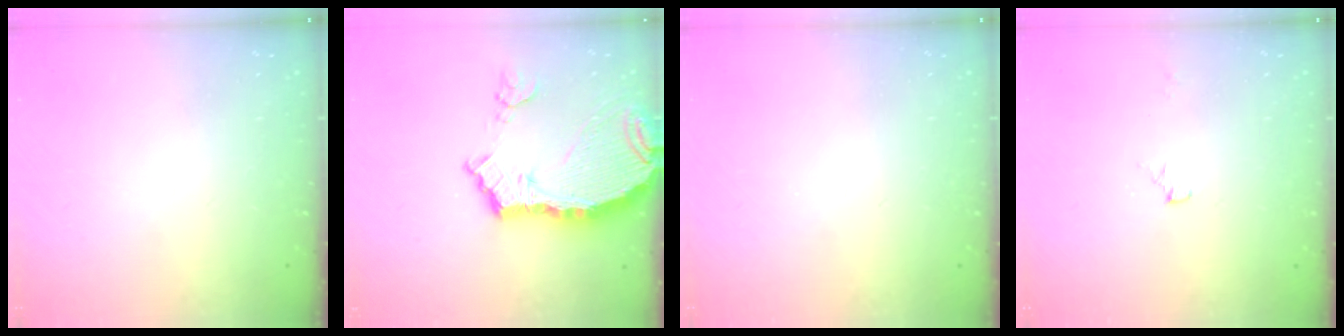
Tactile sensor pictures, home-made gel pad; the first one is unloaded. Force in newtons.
{"total": 11.2, "press": 11.1, "slide": 1.4}
{"total": 0.0}
{"total": 6.1, "press": 5.5, "slide": 2.6}